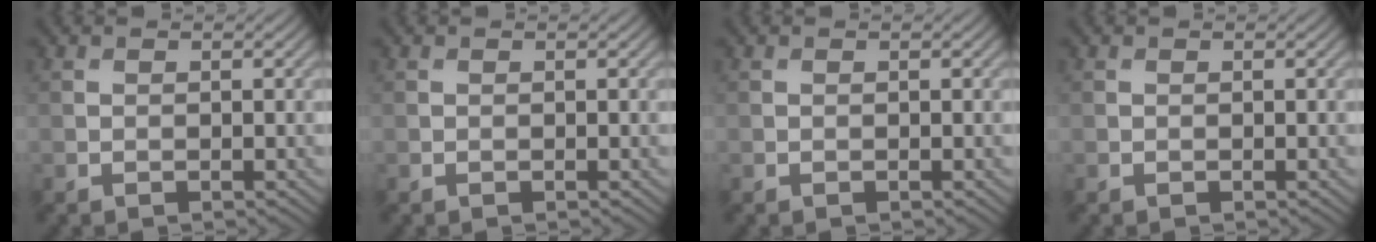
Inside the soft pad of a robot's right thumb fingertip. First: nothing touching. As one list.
[{"total": 0.0}, {"total": 0.0}, {"total": 0.0}]